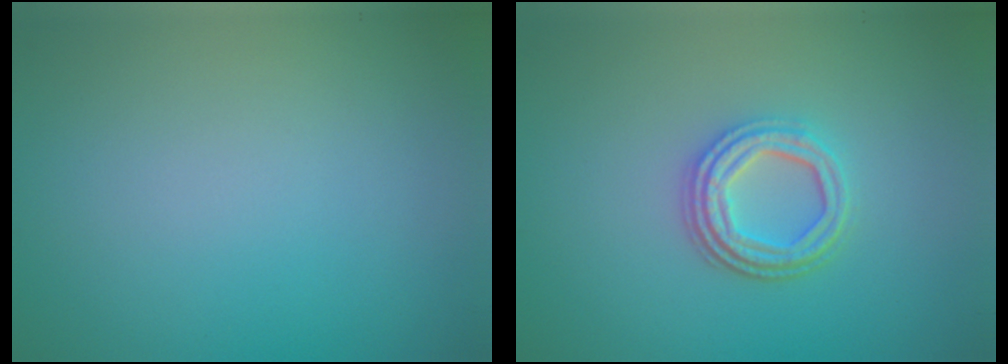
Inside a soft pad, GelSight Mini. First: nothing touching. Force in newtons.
{"total": 3.6, "press": 3.0, "slide": 2.1}